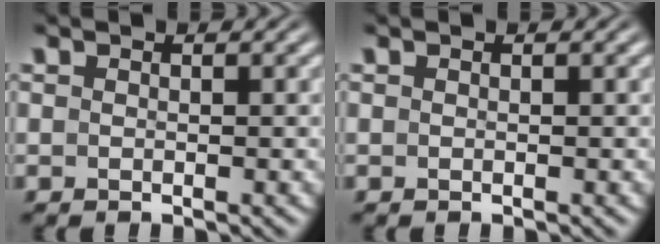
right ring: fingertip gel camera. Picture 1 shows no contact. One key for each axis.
{"total": 0.0}